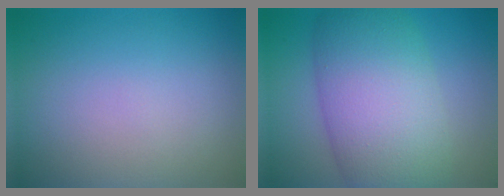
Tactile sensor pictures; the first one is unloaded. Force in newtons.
{"total": 10.4, "press": 10.4, "slide": 0.4}